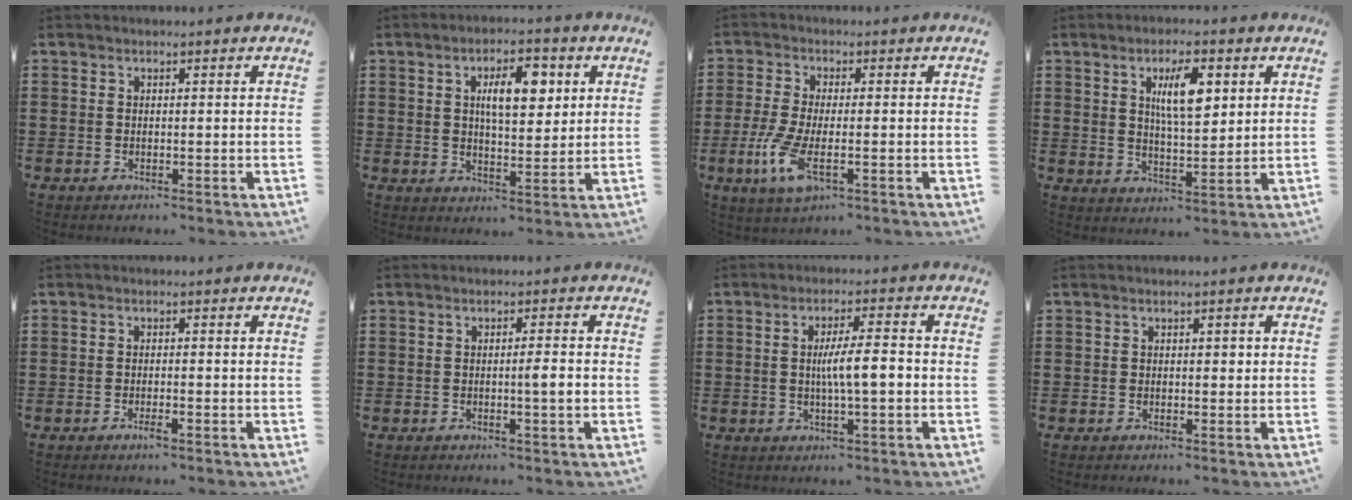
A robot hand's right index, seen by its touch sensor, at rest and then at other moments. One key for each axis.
{"total": 7.3, "fx": 2.5, "fy": 3.1, "fz": 6.2, "tx": -0.097, "ty": 0.000, "tz": 0.033}
{"total": 6.4, "fx": -2.3, "fy": 2.0, "fz": 5.6, "tx": -0.136, "ty": -0.018, "tz": -0.046}
{"total": 7.2, "fx": 2.6, "fy": 2.4, "fz": 6.3, "tx": -0.122, "ty": 0.006, "tz": 0.041}
{"total": 1.5, "fx": -0.9, "fy": 0.1, "fz": 1.2, "tx": -0.021, "ty": -0.005, "tz": -0.015}
{"total": 2.4, "fx": -0.5, "fy": -0.1, "fz": 2.3, "tx": -0.039, "ty": -0.006, "tz": -0.010}
{"total": 5.7, "fx": -0.4, "fy": 0.8, "fz": 5.7, "tx": -0.098, "ty": 0.002, "tz": -0.010}
{"total": 0.7, "fx": 0.2, "fy": 0.5, "fz": 0.5, "tx": -0.001, "ty": -0.001, "tz": 0.001}